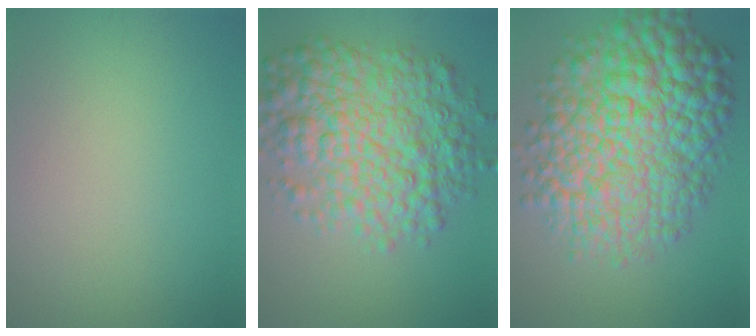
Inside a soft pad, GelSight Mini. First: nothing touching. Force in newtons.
{"total": 9.1, "press": 9.1, "slide": 0.1}
{"total": 13.0, "press": 13.0, "slide": 0.3}